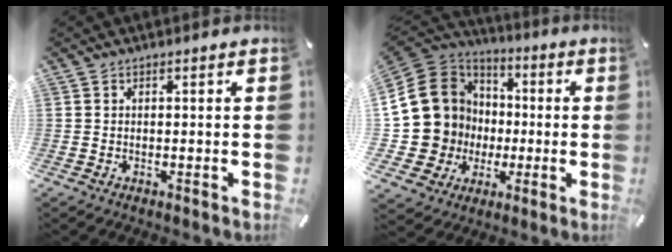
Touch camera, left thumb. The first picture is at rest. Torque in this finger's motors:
{"motor_torque": [0.23, 2.01, 1.18, 0.78, 0.22]}